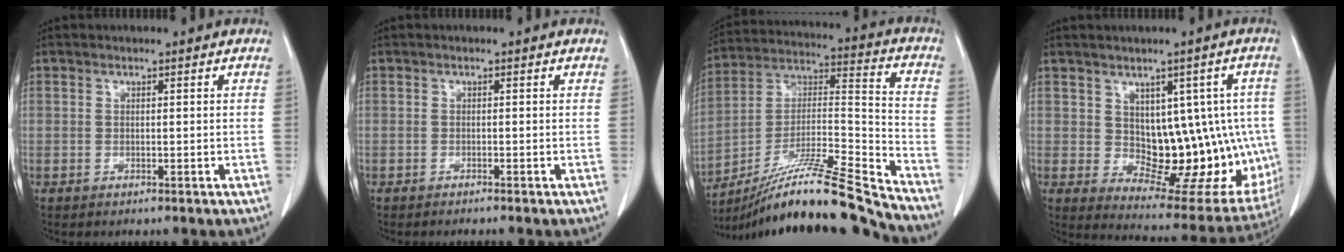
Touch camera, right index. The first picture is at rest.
{"total": 1.4, "force": [-1.2, -0.2, 0.6], "torque": [-0.004, 0.003, -0.017]}
{"total": 20.5, "force": [-18.3, -1.9, 9.0], "torque": [-0.166, 0.009, -0.320]}
{"total": 15.1, "force": [0.1, 7.9, 12.9], "torque": [-0.140, 0.012, 0.028]}